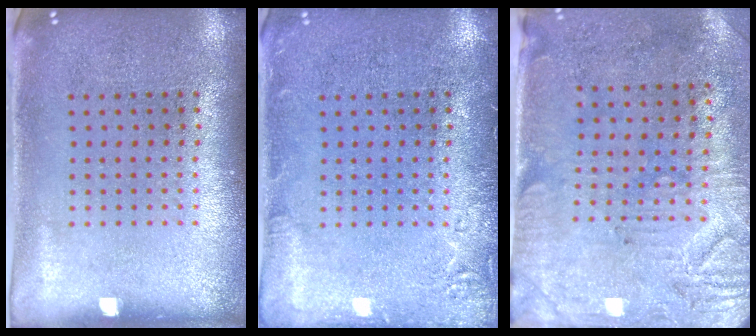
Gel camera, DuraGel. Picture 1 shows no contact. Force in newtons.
{"total": 1.9, "press": 1.8, "slide": 0.3}
{"total": 3.0, "press": 2.5, "slide": 1.6}